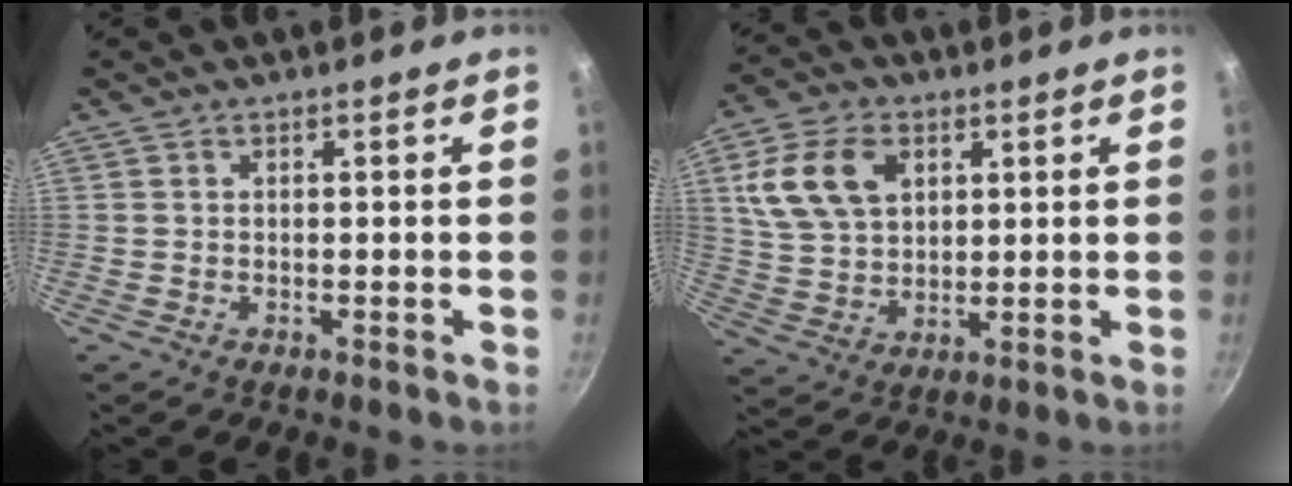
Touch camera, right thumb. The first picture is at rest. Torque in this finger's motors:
{"motor_torque": [-0.46, 1.48, 0.22, -0.17, 0.11]}